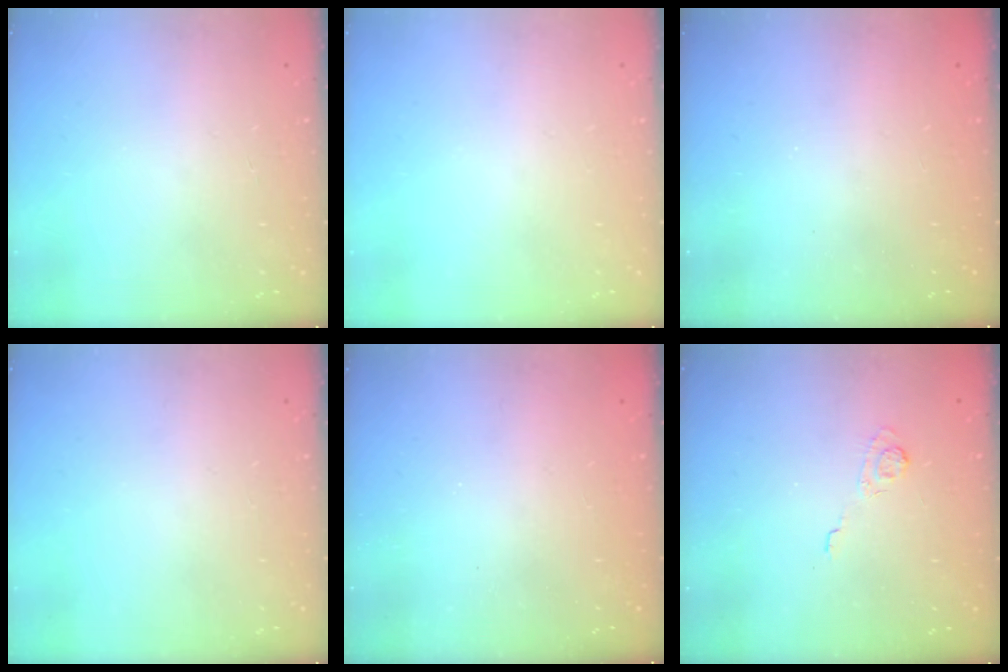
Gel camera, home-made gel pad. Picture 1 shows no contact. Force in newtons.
{"total": 0.0}
{"total": 2.3, "press": 2.2, "slide": 0.7}
{"total": 0.0}
{"total": 2.5, "press": 2.4, "slide": 0.8}
{"total": 2.4, "press": 1.9, "slide": 1.4}